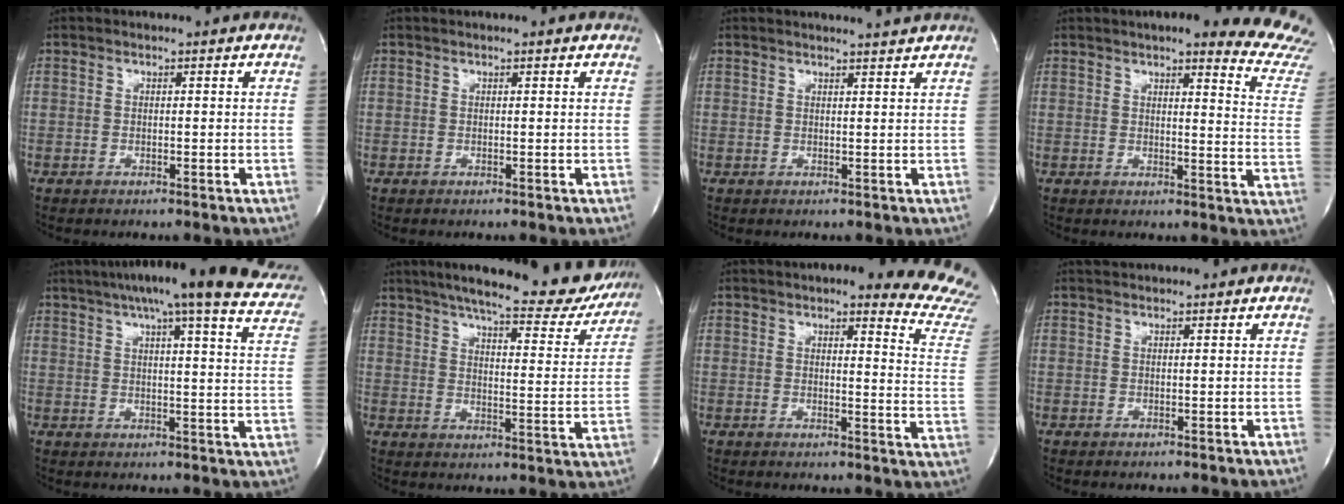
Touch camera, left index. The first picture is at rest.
{"total": 0.8, "force": [0.7, -0.1, 0.3], "torque": [-0.008, 0.005, 0.007]}
{"total": 3.3, "force": [3.1, -0.8, 0.6], "torque": [-0.011, -0.004, 0.036]}
{"total": 17.0, "force": [15.7, 0.9, 6.3], "torque": [-0.062, -0.081, 0.156]}
{"total": 27.4, "force": [21.8, 3.3, 16.2], "torque": [-0.202, -0.008, 0.255]}
{"total": 25.9, "force": [22.2, 5.1, 12.4], "torque": [-0.183, -0.032, 0.271]}
{"total": 14.8, "force": [13.9, 0.8, 4.9], "torque": [-0.037, -0.094, 0.127]}
{"total": 1.7, "force": [1.6, 0.2, 0.3], "torque": [-0.010, 0.021, 0.032]}